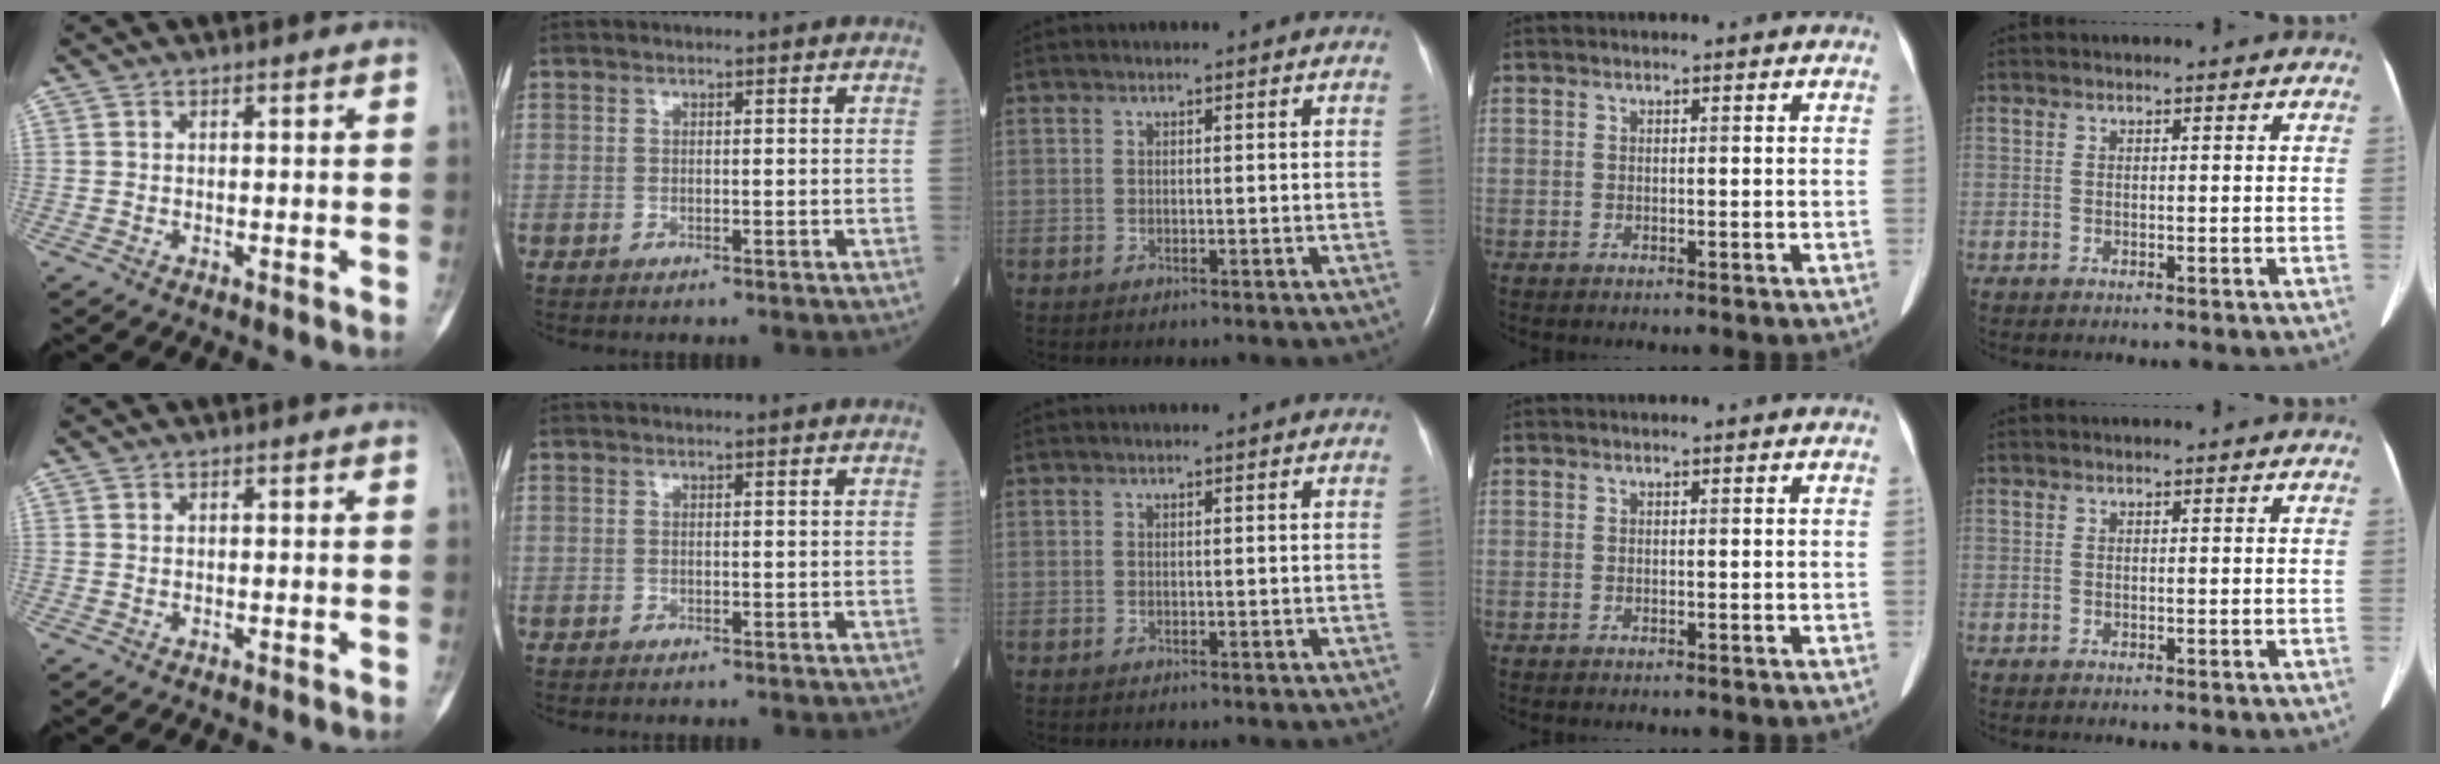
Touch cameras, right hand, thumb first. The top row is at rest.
{}